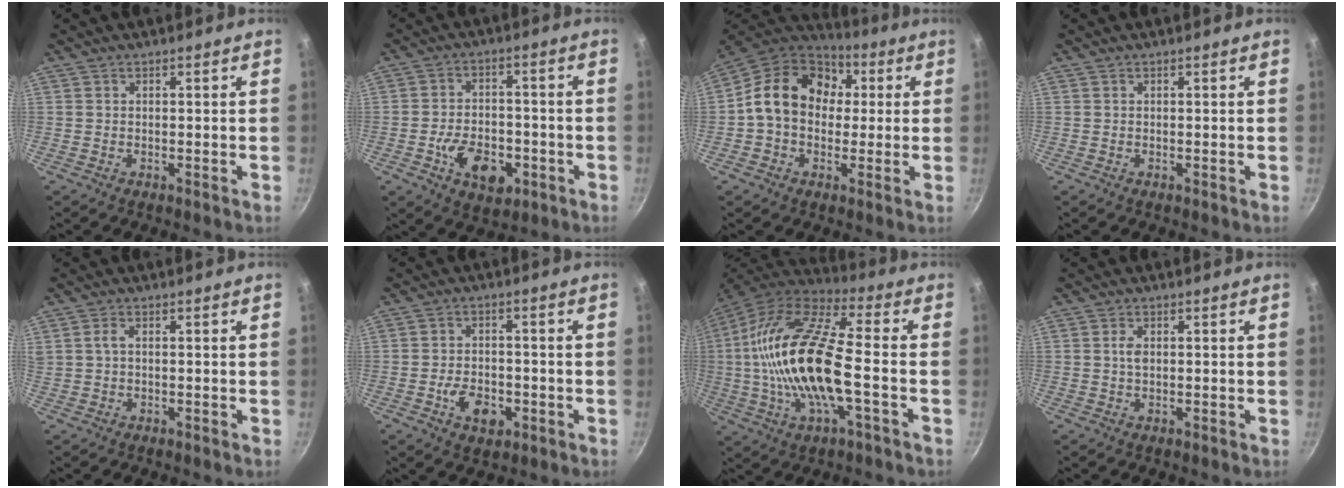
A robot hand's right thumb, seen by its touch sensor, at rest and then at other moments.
{"total": 11.0, "force": [-4.1, 7.0, 7.4], "torque": [-0.094, 0.018, -0.060]}
{"total": 16.8, "force": [2.3, 13.1, 10.2], "torque": [-0.139, 0.033, 0.019]}
{"total": 0.0}
{"total": 1.7, "force": [0.2, 1.0, 1.4], "torque": [-0.025, 0.007, 0.006]}
{"total": 7.0, "force": [-2.6, 4.5, 4.7], "torque": [-0.059, 0.013, -0.040]}
{"total": 23.0, "force": [-2.2, 8.5, 21.3], "torque": [-0.418, 0.026, -0.057]}
{"total": 1.8, "force": [0.2, 1.1, 1.4], "torque": [-0.026, 0.001, 0.002]}